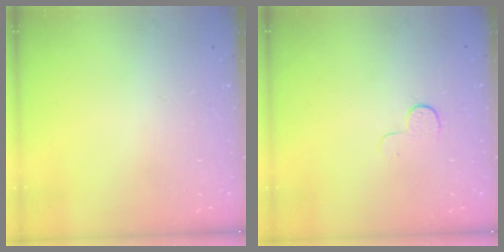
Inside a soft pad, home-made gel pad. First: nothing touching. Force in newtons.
{"total": 4.6, "press": 4.6, "slide": 0.4}